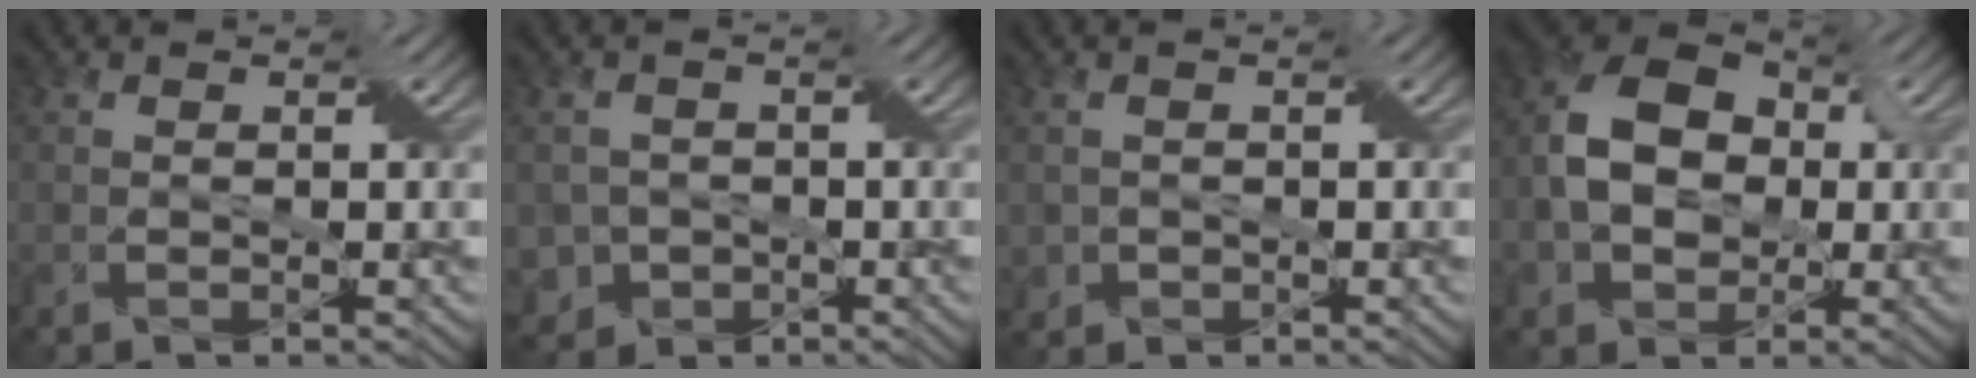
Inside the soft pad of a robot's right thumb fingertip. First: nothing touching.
{"total": 5.1, "force": [-2.4, 4.4, 1.1], "torque": [-0.028, -0.006, -0.047]}
{"total": 1.8, "force": [-0.6, 1.7, 0.1], "torque": [-0.007, -0.003, -0.009]}
{"total": 9.9, "force": [-0.2, 7.4, 6.5], "torque": [-0.142, 0.005, -0.012]}